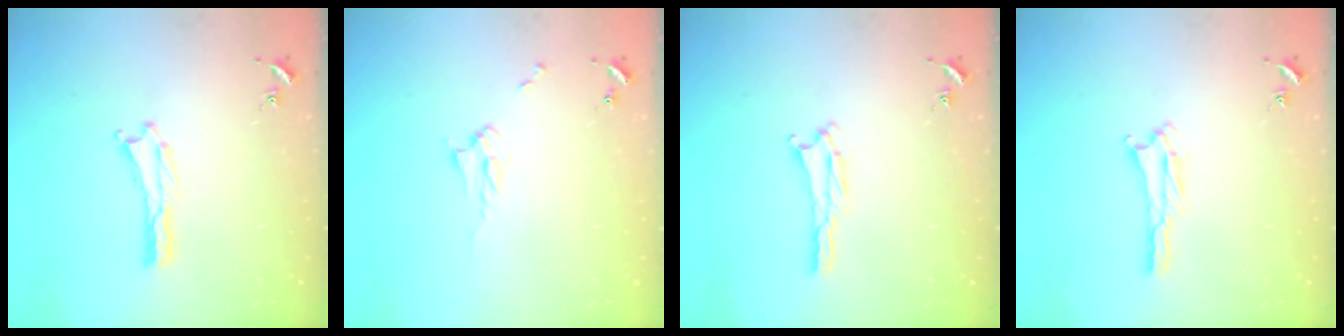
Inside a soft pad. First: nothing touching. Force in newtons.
{"total": 2.9, "press": 2.9, "slide": 0.4}
{"total": 1.4, "press": 1.4, "slide": 0.2}
{"total": 2.1, "press": 2.1, "slide": 0.3}